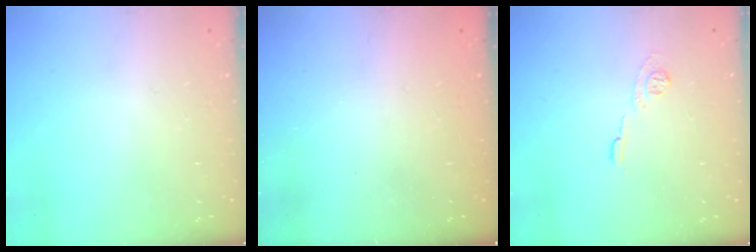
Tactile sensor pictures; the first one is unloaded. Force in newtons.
{"total": 2.3, "press": 2.2, "slide": 0.7}
{"total": 5.8, "press": 5.8, "slide": 0.7}